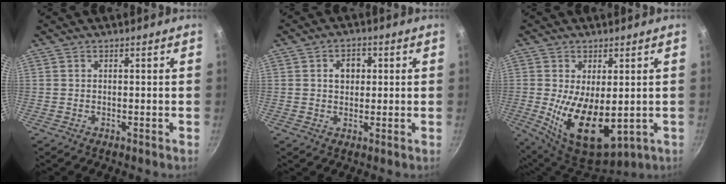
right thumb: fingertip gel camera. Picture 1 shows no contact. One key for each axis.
{"total": 4.0, "fx": 0.8, "fy": 3.1, "fz": 2.3, "tx": -0.012, "ty": 0.006, "tz": 0.009}
{"total": 13.6, "fx": -0.9, "fy": 7.0, "fz": 11.7, "tx": -0.186, "ty": -0.025, "tz": 0.005}